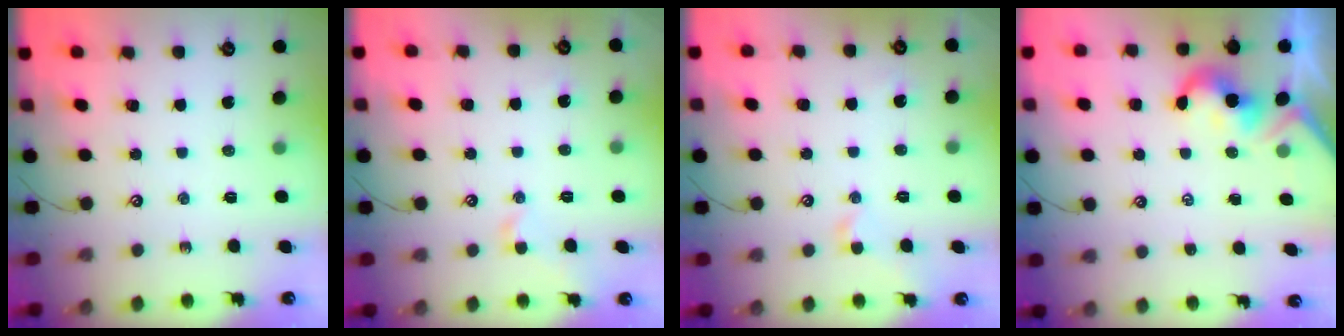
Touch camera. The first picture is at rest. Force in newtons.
{"total": 0.0}
{"total": 0.6, "press": 0.5, "slide": 0.3}
{"total": 2.0, "press": 1.9, "slide": 0.5}